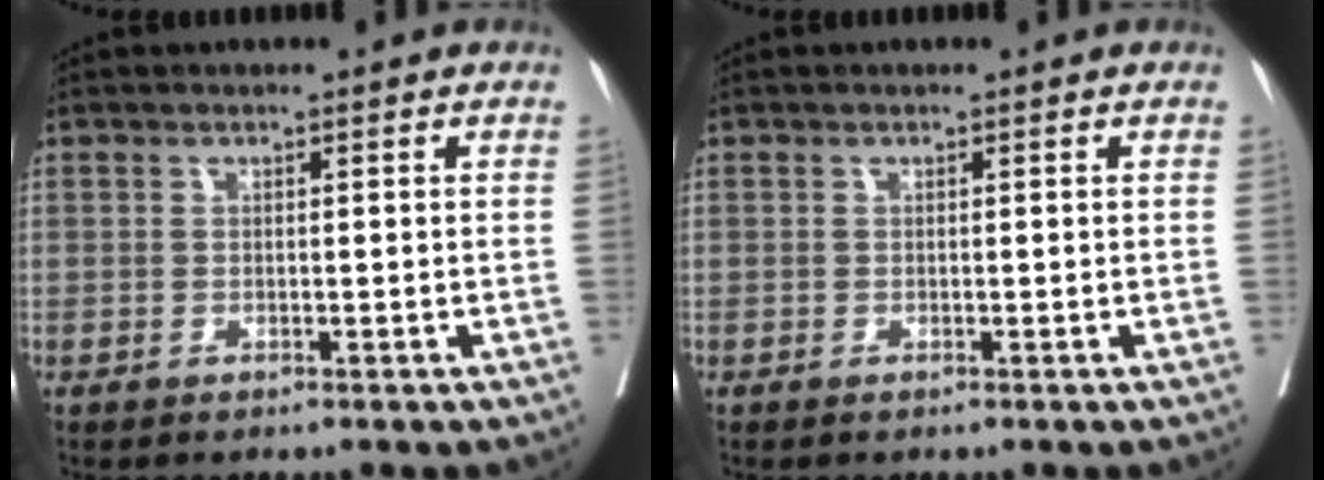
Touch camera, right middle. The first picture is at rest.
{"total": 0.0}